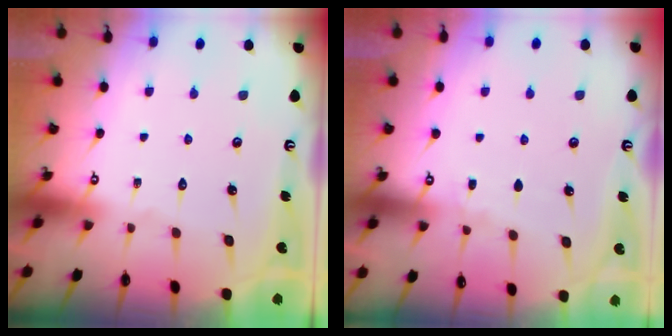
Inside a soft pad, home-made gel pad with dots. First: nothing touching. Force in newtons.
{"total": 3.6, "press": 3.5, "slide": 0.5}